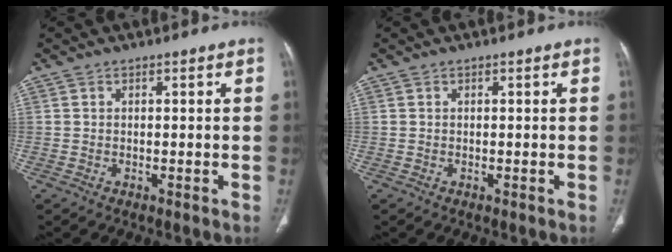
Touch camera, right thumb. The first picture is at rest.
{"total": 0.0}